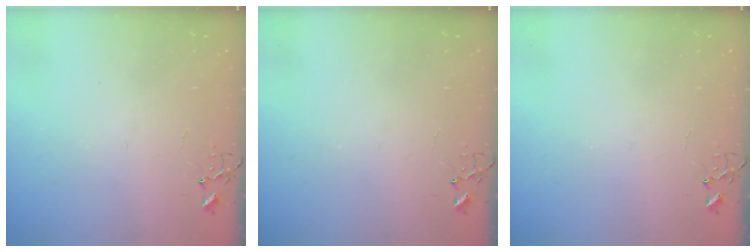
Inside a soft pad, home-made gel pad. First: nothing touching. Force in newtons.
{"total": 0.0}
{"total": 0.0}